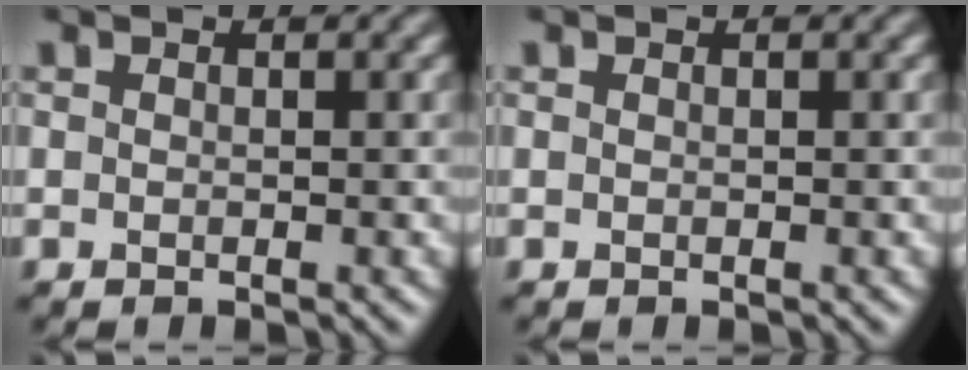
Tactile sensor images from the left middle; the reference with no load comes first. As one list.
[{"total": 0.0}]